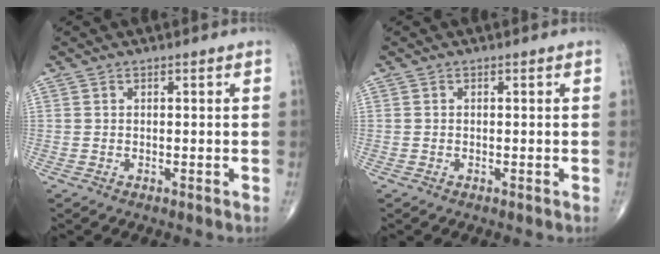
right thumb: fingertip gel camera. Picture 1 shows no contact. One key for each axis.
{"total": 0.0}